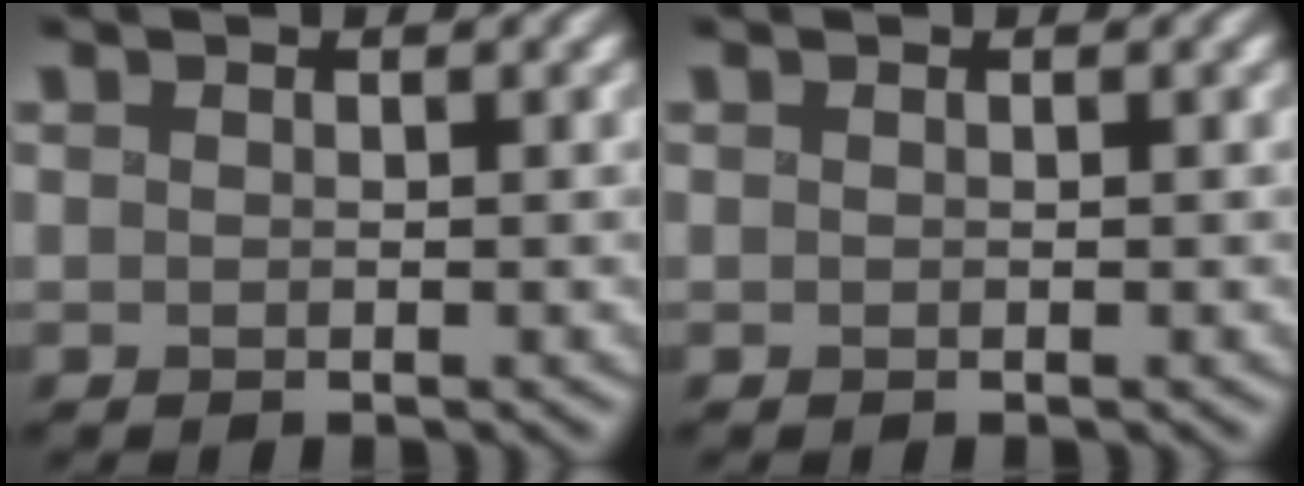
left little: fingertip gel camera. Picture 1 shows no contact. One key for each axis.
{"total": 0.0}